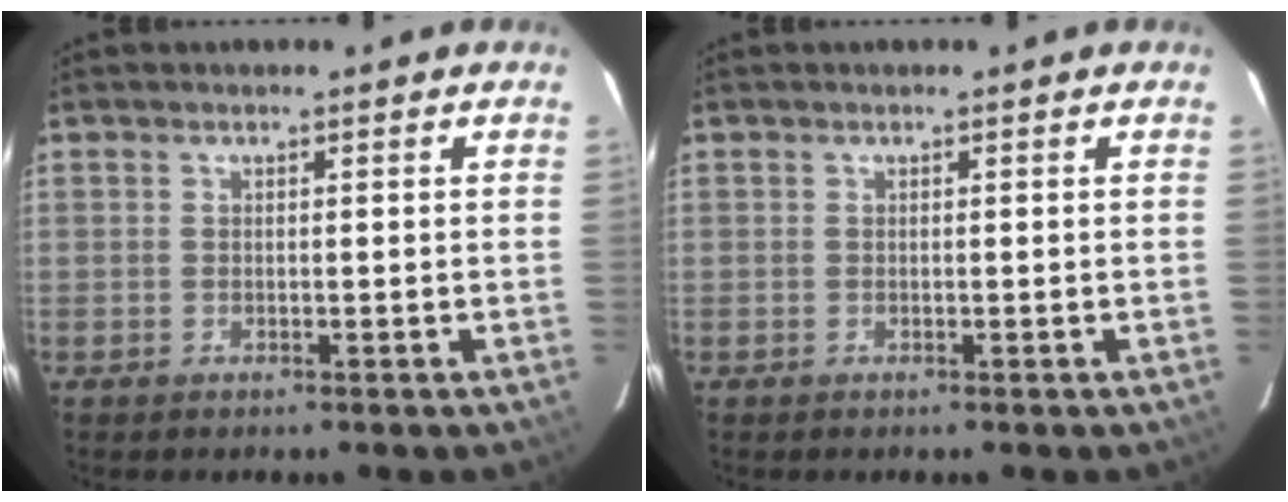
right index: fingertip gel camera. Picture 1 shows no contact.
{"total": 0.0}